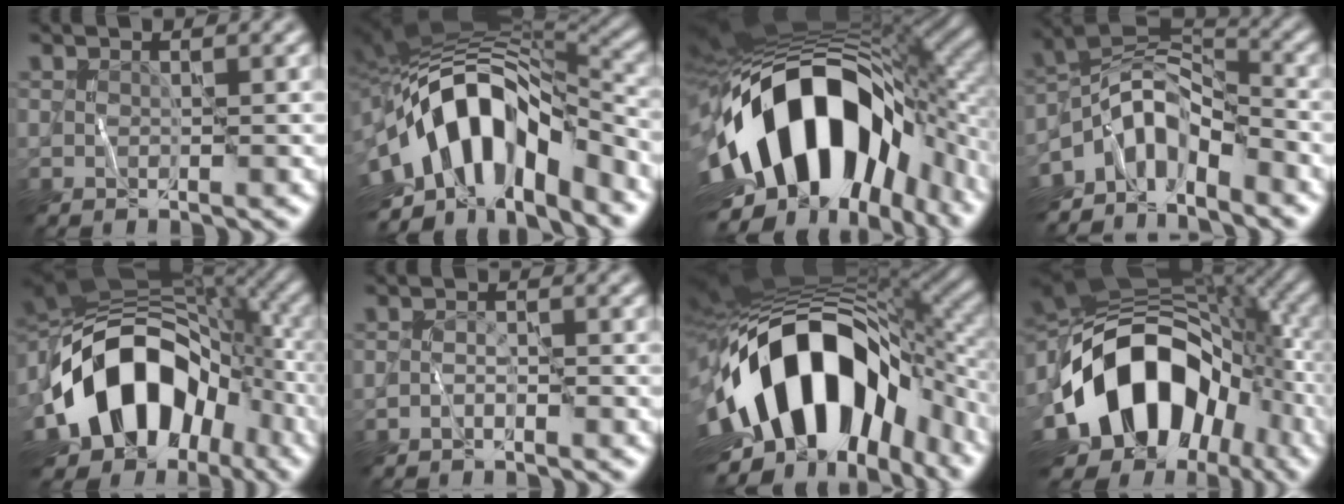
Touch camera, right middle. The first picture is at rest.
{"total": 14.2, "force": [-4.0, 7.5, 11.4], "torque": [-0.181, 0.016, -0.078]}
{"total": 19.1, "force": [-3.5, 10.4, 15.7], "torque": [-0.285, -0.006, -0.055]}
{"total": 7.4, "force": [-4.5, 3.8, 4.6], "torque": [-0.057, 0.008, -0.095]}
{"total": 14.4, "force": [-5.1, 9.5, 9.5], "torque": [-0.148, 0.010, -0.102]}
{"total": 0.9, "force": [-0.8, 0.2, 0.3], "torque": [-0.002, 0.007, -0.018]}
{"total": 17.4, "force": [-3.5, 9.8, 13.9], "torque": [-0.240, 0.005, -0.059]}
{"total": 16.0, "force": [-5.0, 10.5, 11.0], "torque": [-0.174, 0.002, -0.096]}